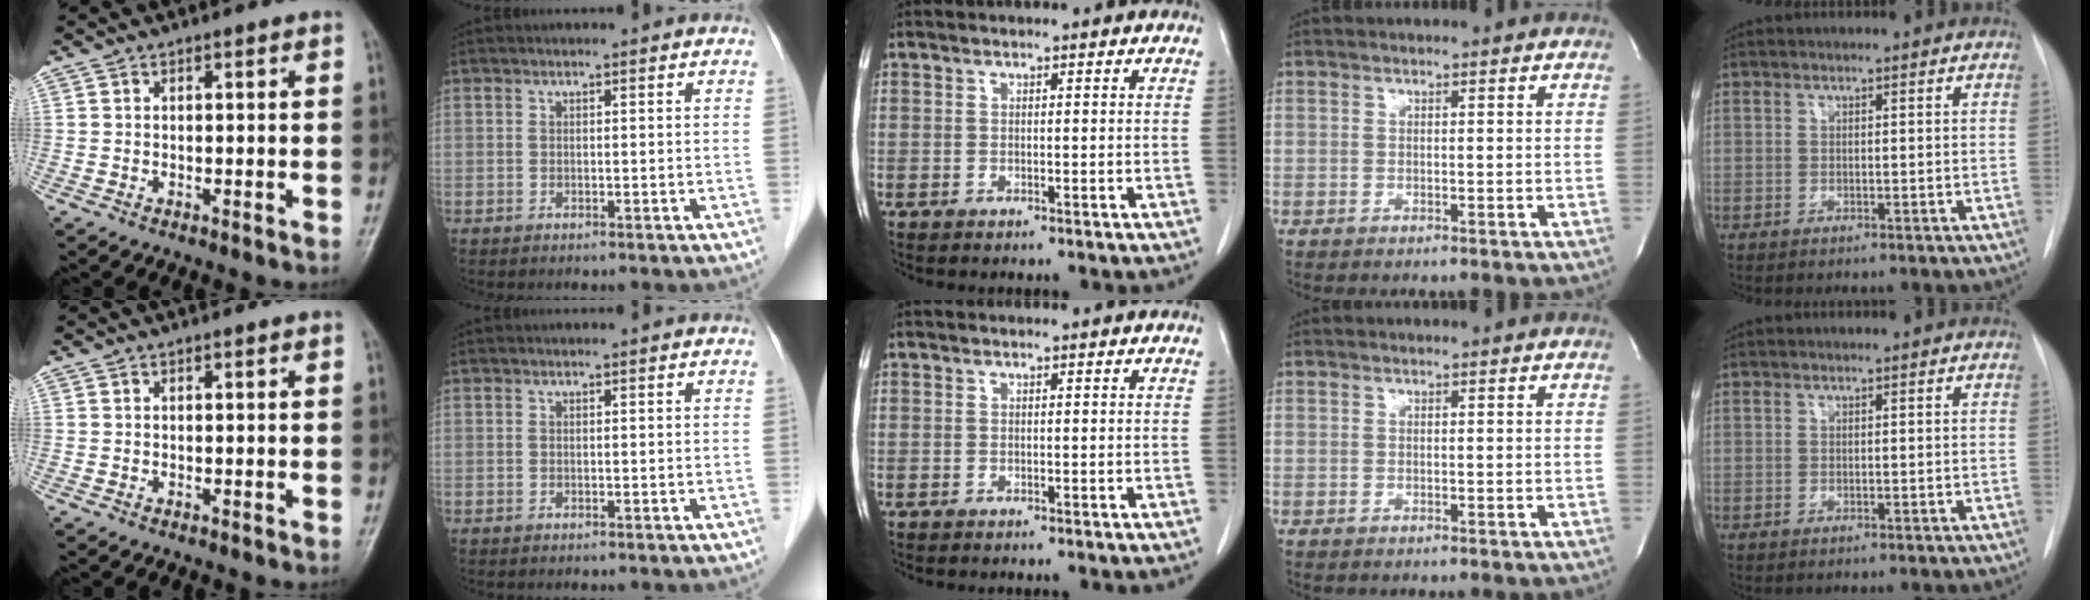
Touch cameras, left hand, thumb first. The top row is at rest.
{}